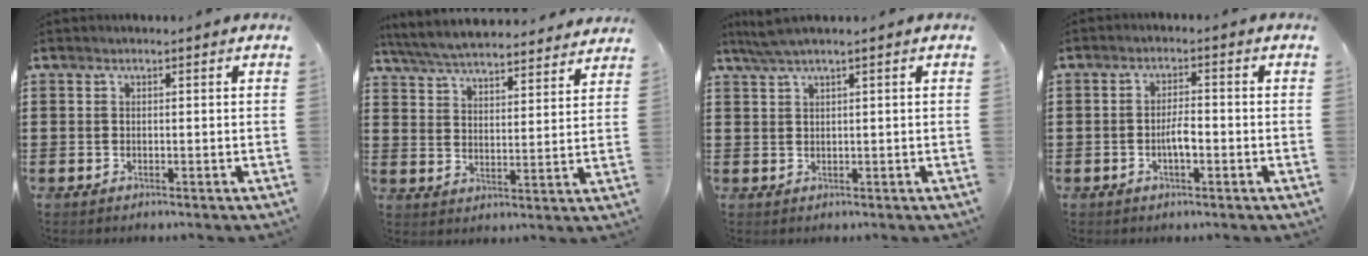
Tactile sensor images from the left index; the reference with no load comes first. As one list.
[{"total": 5.9, "force": [5.8, 0.1, 1.2], "torque": [-0.051, -0.033, 0.101]}, {"total": 2.1, "force": [1.2, -0.2, 1.7], "torque": [-0.033, -0.001, 0.022]}, {"total": 3.1, "force": [-1.0, 1.0, 2.8], "torque": [-0.060, 0.004, -0.022]}]